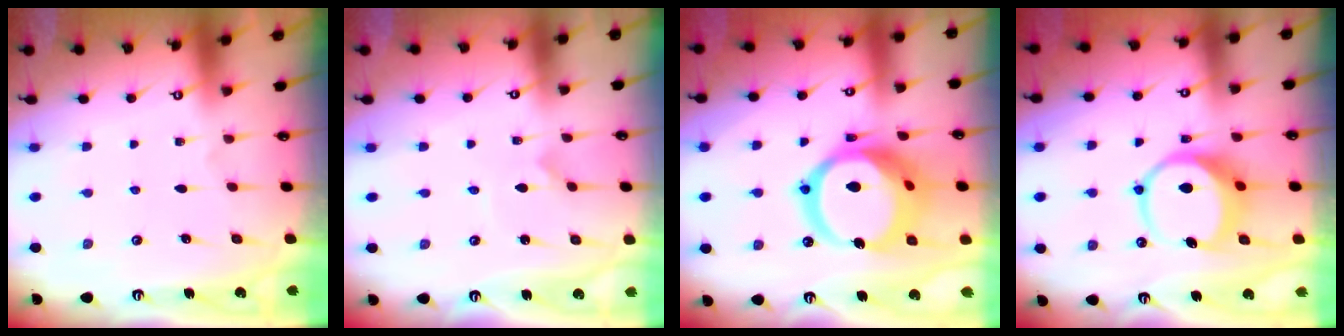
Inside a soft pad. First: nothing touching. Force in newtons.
{"total": 0.8, "press": 0.8, "slide": 0.0}
{"total": 20.3, "press": 20.2, "slide": 2.5}
{"total": 9.2, "press": 9.2, "slide": 1.2}